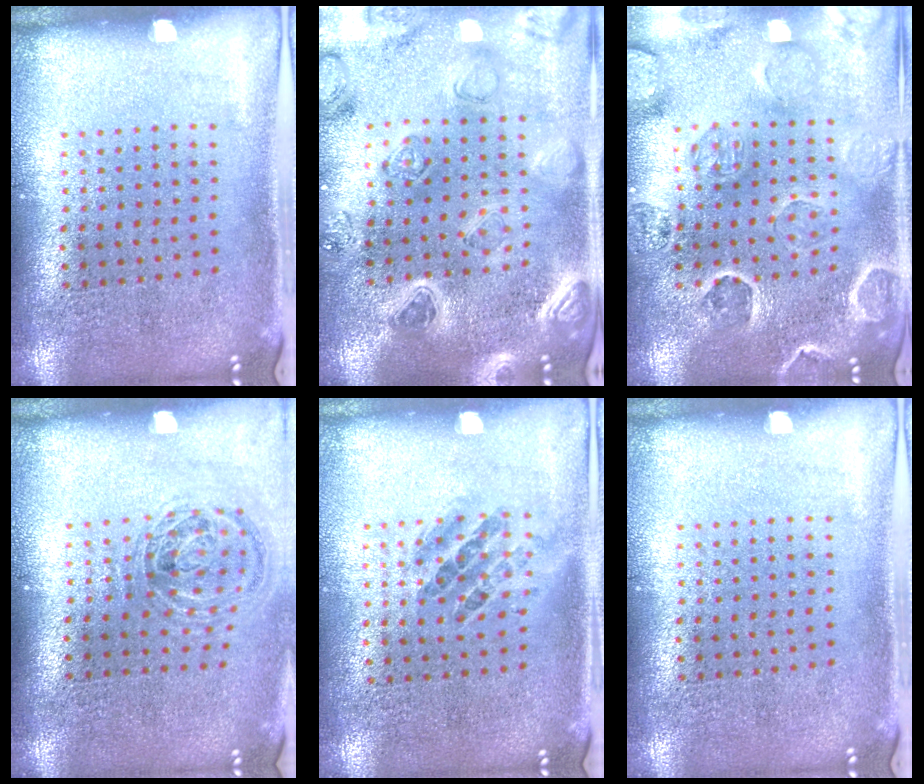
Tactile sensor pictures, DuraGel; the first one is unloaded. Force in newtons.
{"total": 2.3, "press": 2.3, "slide": 0.2}
{"total": 2.8, "press": 2.7, "slide": 0.8}
{"total": 1.2, "press": 1.1, "slide": 0.4}
{"total": 0.9, "press": 0.7, "slide": 0.5}
{"total": 0.0}